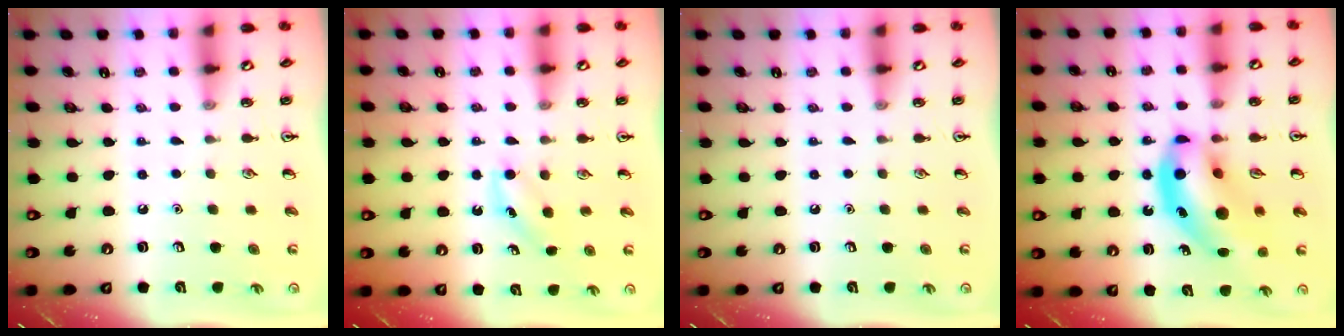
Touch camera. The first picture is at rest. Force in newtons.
{"total": 4.1, "press": 3.8, "slide": 1.6}
{"total": 0.0}
{"total": 14.9, "press": 14.2, "slide": 4.5}